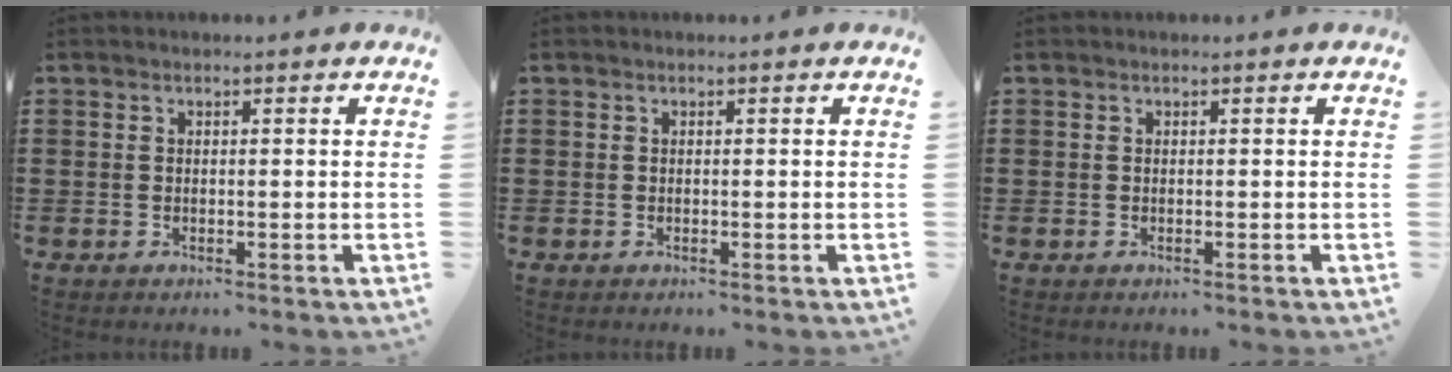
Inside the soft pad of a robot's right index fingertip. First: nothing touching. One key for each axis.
{"total": 0.0}
{"total": 0.0}